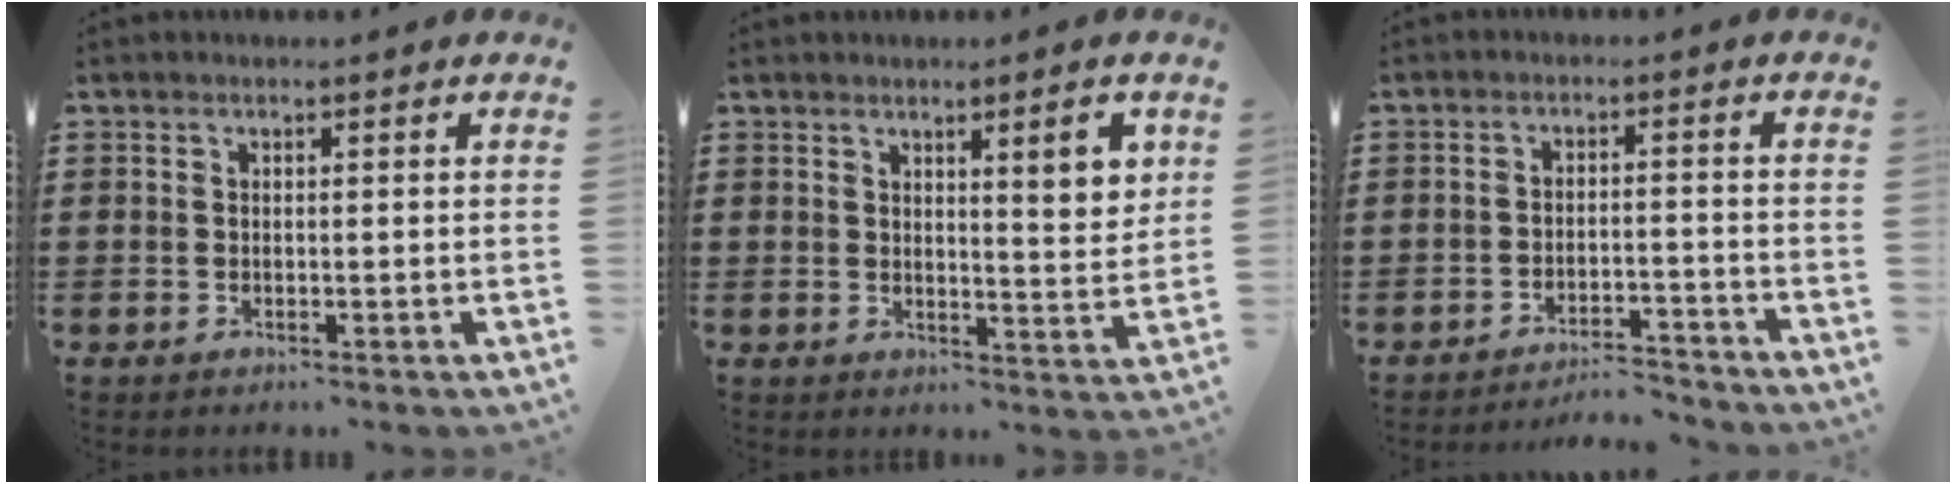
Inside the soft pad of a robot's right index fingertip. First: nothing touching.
{"total": 5.7, "force": [2.9, 1.2, 4.7], "torque": [-0.074, -0.004, 0.043]}
{"total": 3.8, "force": [-3.7, 0.0, 0.7], "torque": [-0.018, 0.000, -0.078]}